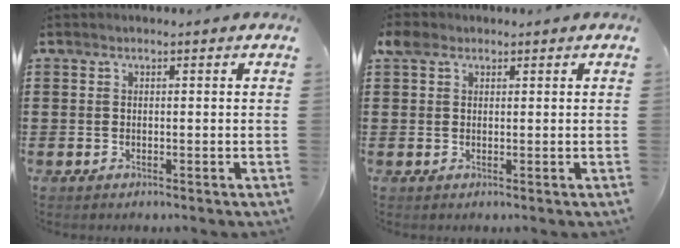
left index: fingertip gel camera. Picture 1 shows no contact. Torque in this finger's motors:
{"motor_torque": [0.63, -0.54, 0.06, 0.06]}